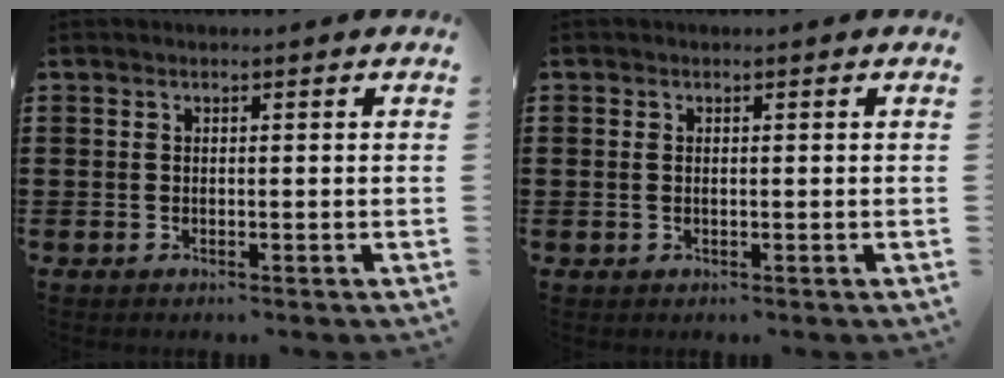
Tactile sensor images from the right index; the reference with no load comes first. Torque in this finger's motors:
{"motor_torque": [-0.16, 0.06, -0.02, -0.01]}